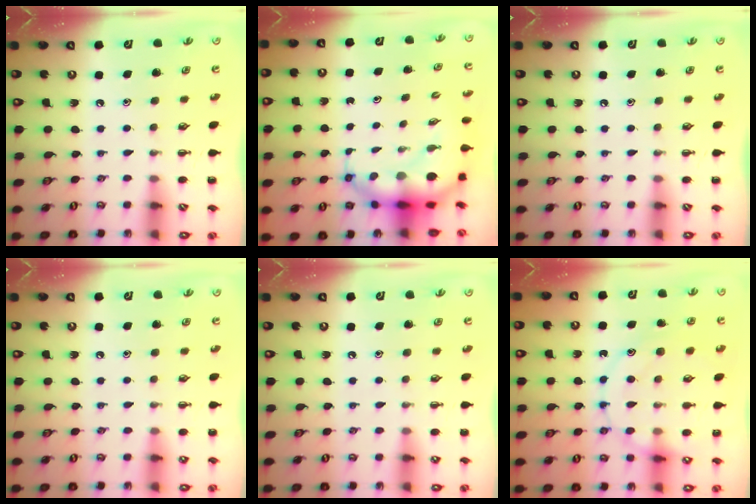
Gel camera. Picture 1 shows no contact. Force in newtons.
{"total": 8.2, "press": 7.9, "slide": 2.3}
{"total": 0.0}
{"total": 5.0, "press": 4.7, "slide": 1.7}
{"total": 4.0, "press": 3.8, "slide": 1.5}
{"total": 14.3, "press": 14.3, "slide": 0.3}